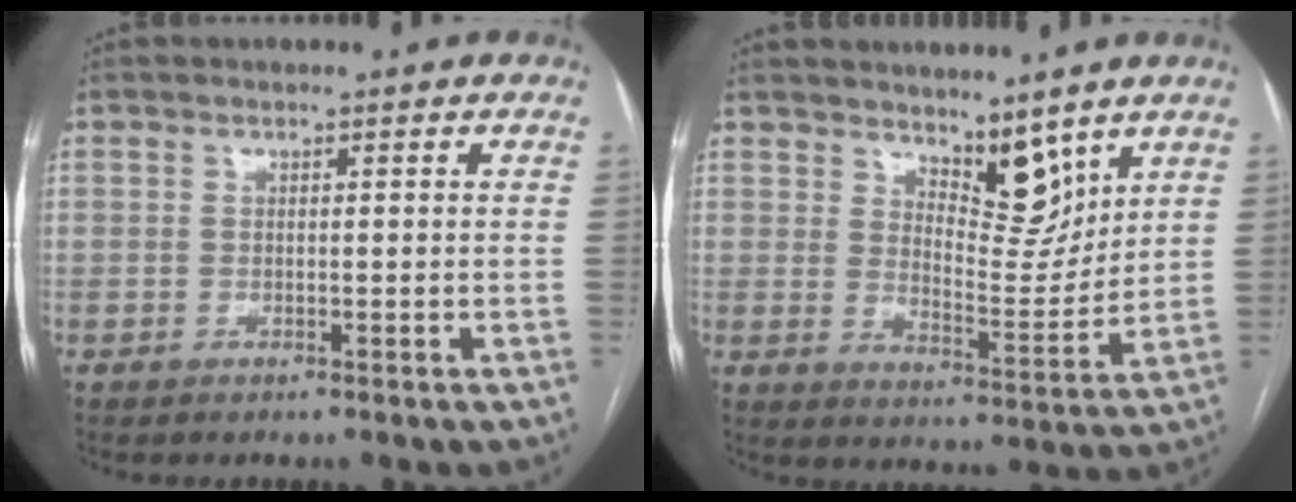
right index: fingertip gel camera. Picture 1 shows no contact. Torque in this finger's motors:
{"motor_torque": [0.04, 0.36, 0.00, 0.01]}